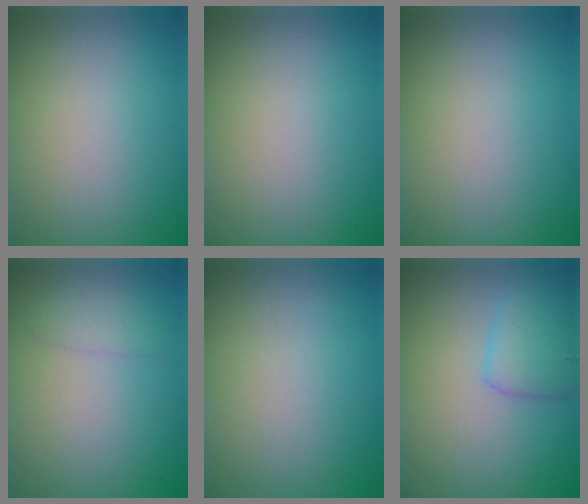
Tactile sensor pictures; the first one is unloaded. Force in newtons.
{"total": 0.0}
{"total": 0.0}
{"total": 1.4, "press": 1.4, "slide": 0.1}
{"total": 0.0}
{"total": 2.8, "press": 2.8, "slide": 0.1}